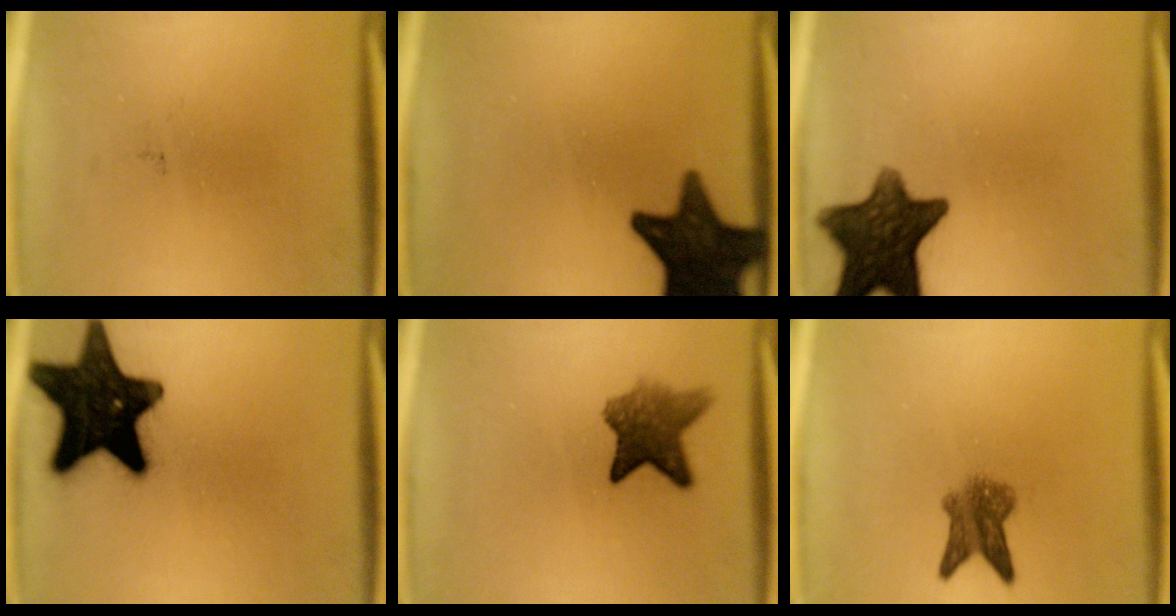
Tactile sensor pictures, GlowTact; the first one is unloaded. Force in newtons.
{"total": 16.6}
{"total": 12.8}
{"total": 19.5}
{"total": 7.0}
{"total": 5.0}